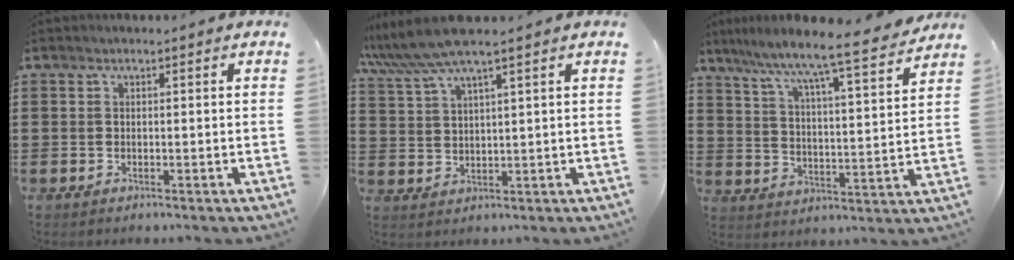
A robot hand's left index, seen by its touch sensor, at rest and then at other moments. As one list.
[{"total": 5.4, "force": [3.6, 0.0, 4.0], "torque": [-0.096, -0.004, 0.061]}, {"total": 7.1, "force": [6.4, -0.6, 3.1], "torque": [-0.088, -0.053, 0.099]}]